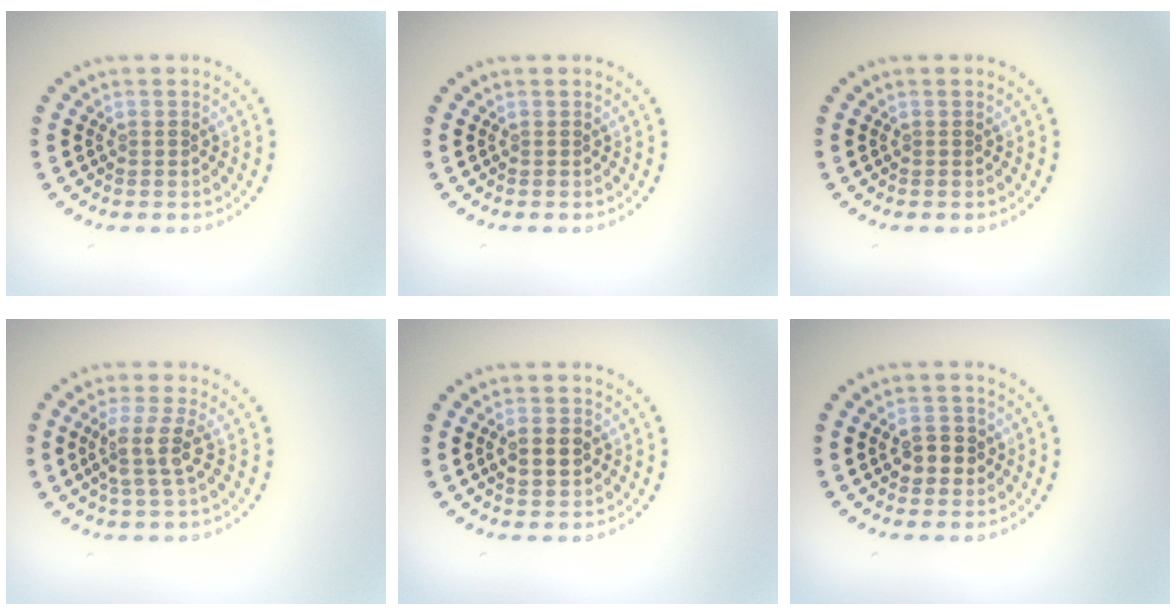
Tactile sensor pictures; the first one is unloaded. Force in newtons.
{"total": 0.0}
{"total": 0.0}
{"total": 3.1, "press": 2.4, "slide": 1.9}
{"total": 2.5, "press": 2.5, "slide": 0.1}
{"total": 2.6, "press": 2.5, "slide": 0.3}